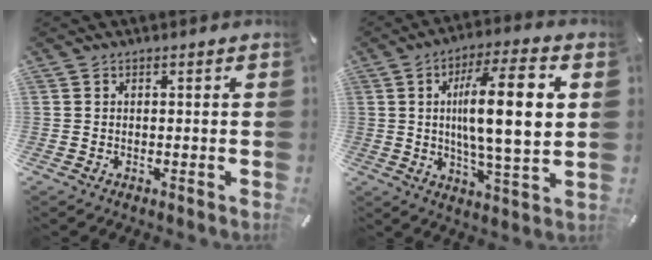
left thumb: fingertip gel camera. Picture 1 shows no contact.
{"total": 17.1, "force": [3.2, 4.1, 16.3], "torque": [-0.280, -0.005, 0.040]}